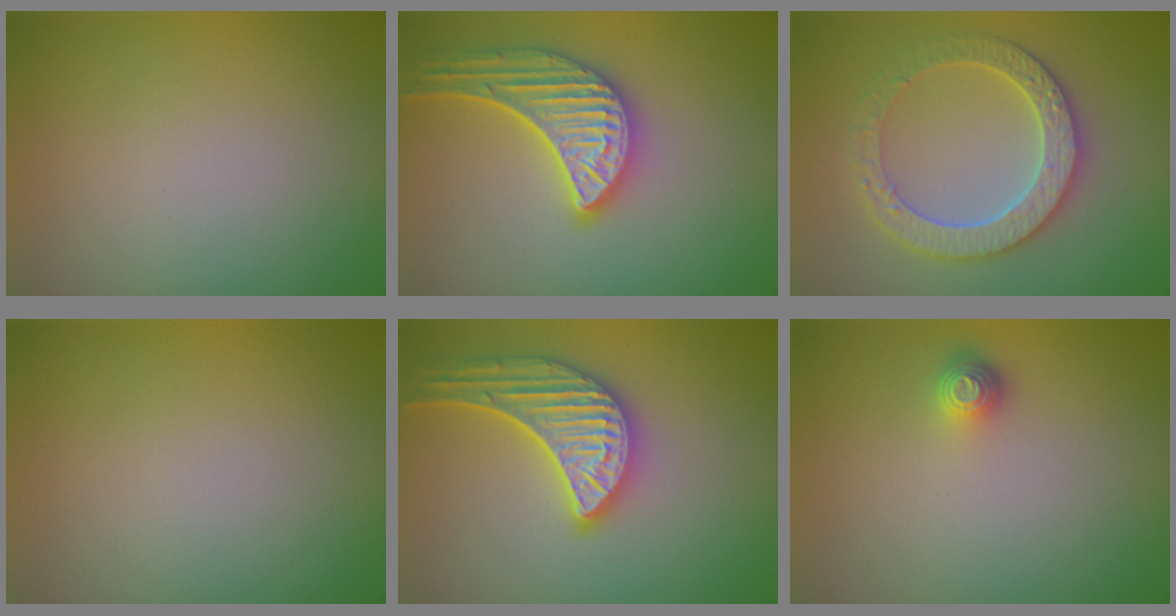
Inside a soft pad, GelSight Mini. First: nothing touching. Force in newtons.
{"total": 4.5, "press": 4.2, "slide": 1.5}
{"total": 4.0, "press": 3.8, "slide": 1.0}
{"total": 0.0}
{"total": 4.5, "press": 4.2, "slide": 1.5}
{"total": 1.4, "press": 1.1, "slide": 0.9}